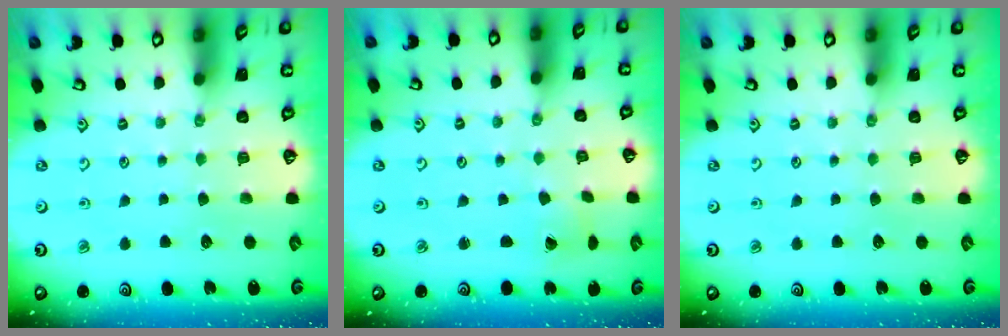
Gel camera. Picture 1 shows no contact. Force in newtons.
{"total": 2.6, "press": 2.6, "slide": 0.1}
{"total": 0.0}